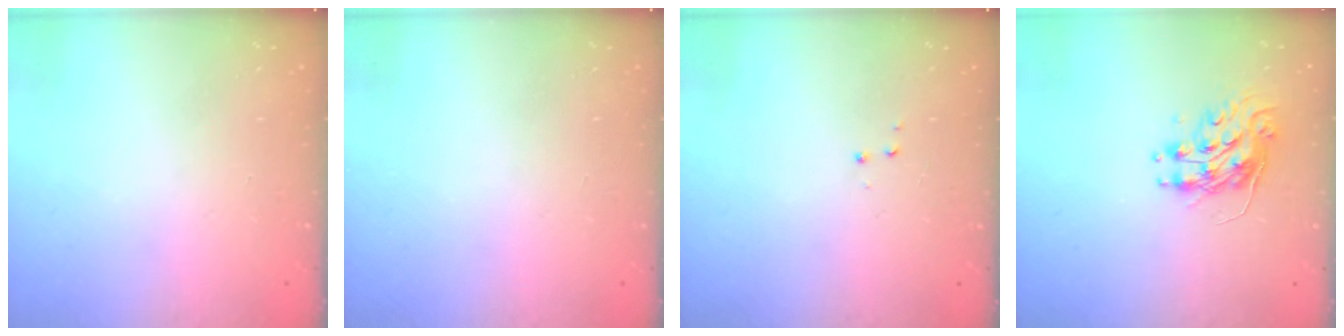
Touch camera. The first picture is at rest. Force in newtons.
{"total": 0.0}
{"total": 2.9, "press": 2.8, "slide": 0.4}
{"total": 8.8, "press": 8.8, "slide": 0.3}